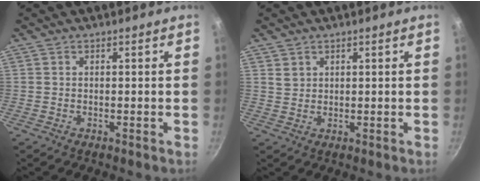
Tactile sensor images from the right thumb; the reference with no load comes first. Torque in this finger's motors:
{"motor_torque": [0.09, 0.66, 0.27, -0.08, 0.05]}